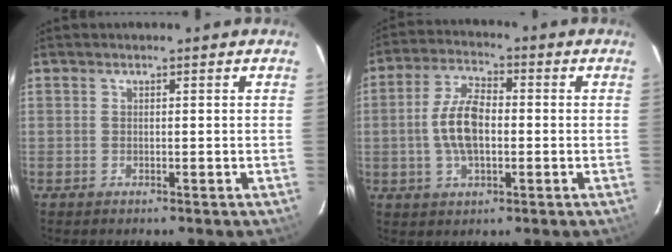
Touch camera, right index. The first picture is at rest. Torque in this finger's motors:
{"motor_torque": [1.30, 0.34, 0.53, 0.07]}